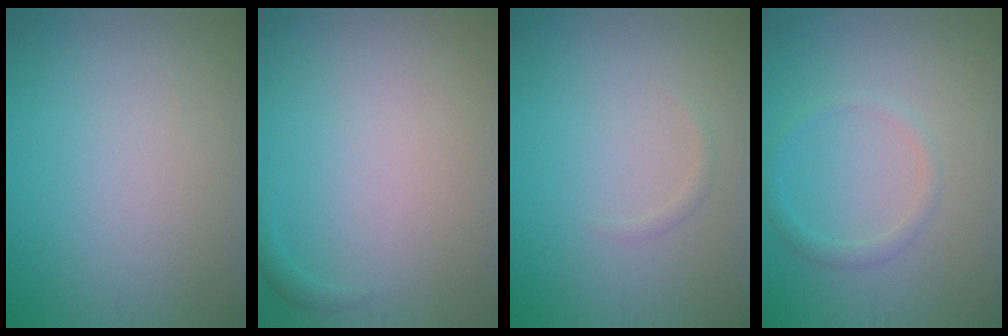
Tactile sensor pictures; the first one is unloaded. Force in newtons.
{"total": 0.6, "press": 0.6, "slide": 0.1}
{"total": 0.7, "press": 0.7, "slide": 0.0}
{"total": 1.4, "press": 1.4, "slide": 0.0}